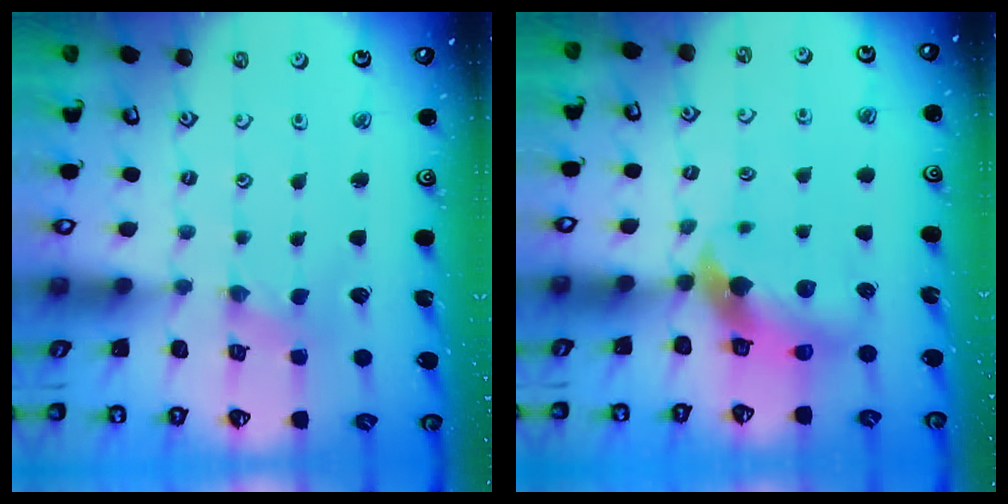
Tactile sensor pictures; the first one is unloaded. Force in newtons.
{"total": 9.9, "press": 9.8, "slide": 1.4}